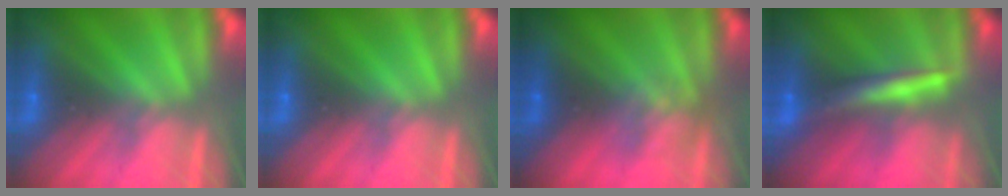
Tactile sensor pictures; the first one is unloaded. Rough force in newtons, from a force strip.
{"total": 0.0}
{"total": 2.4}
{"total": 3.1}